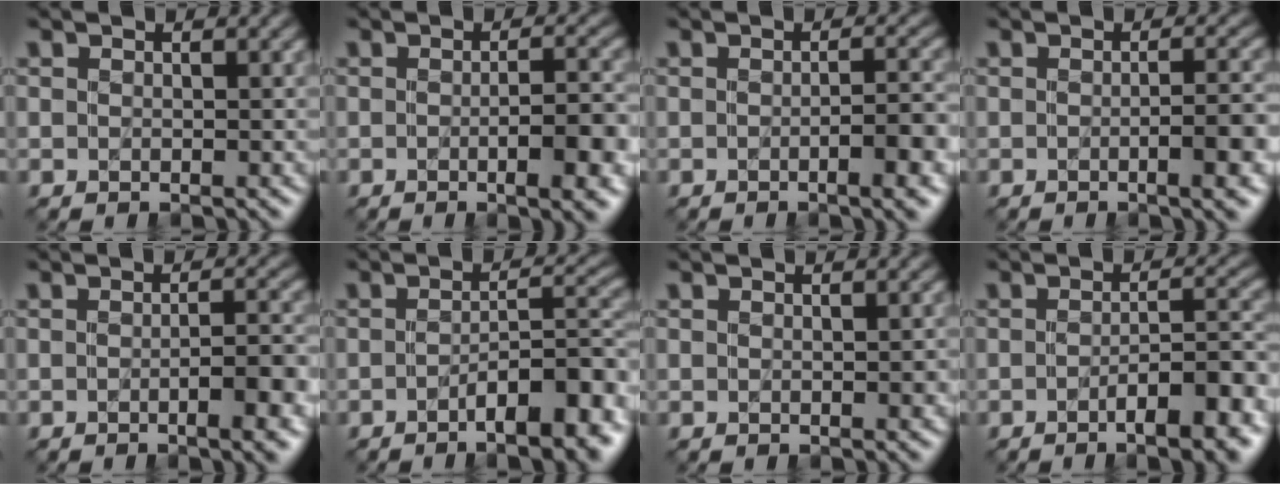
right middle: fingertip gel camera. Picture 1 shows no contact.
{"total": 5.9, "force": [-1.3, 1.8, 5.5], "torque": [-0.062, -0.002, -0.010]}
{"total": 4.0, "force": [-1.1, 1.0, 3.7], "torque": [-0.043, 0.005, -0.016]}
{"total": 4.1, "force": [-0.9, 1.0, 3.9], "torque": [-0.046, 0.004, -0.014]}
{"total": 4.6, "force": [-1.3, 1.2, 4.2], "torque": [-0.051, 0.005, -0.017]}
{"total": 9.9, "force": [-4.5, 3.0, 8.3], "torque": [-0.094, 0.005, -0.059]}
{"total": 0.8, "force": [-0.1, 0.2, 0.7], "torque": [-0.006, 0.000, -0.001]}
{"total": 8.1, "force": [-3.7, 2.4, 6.8], "torque": [-0.076, 0.005, -0.046]}